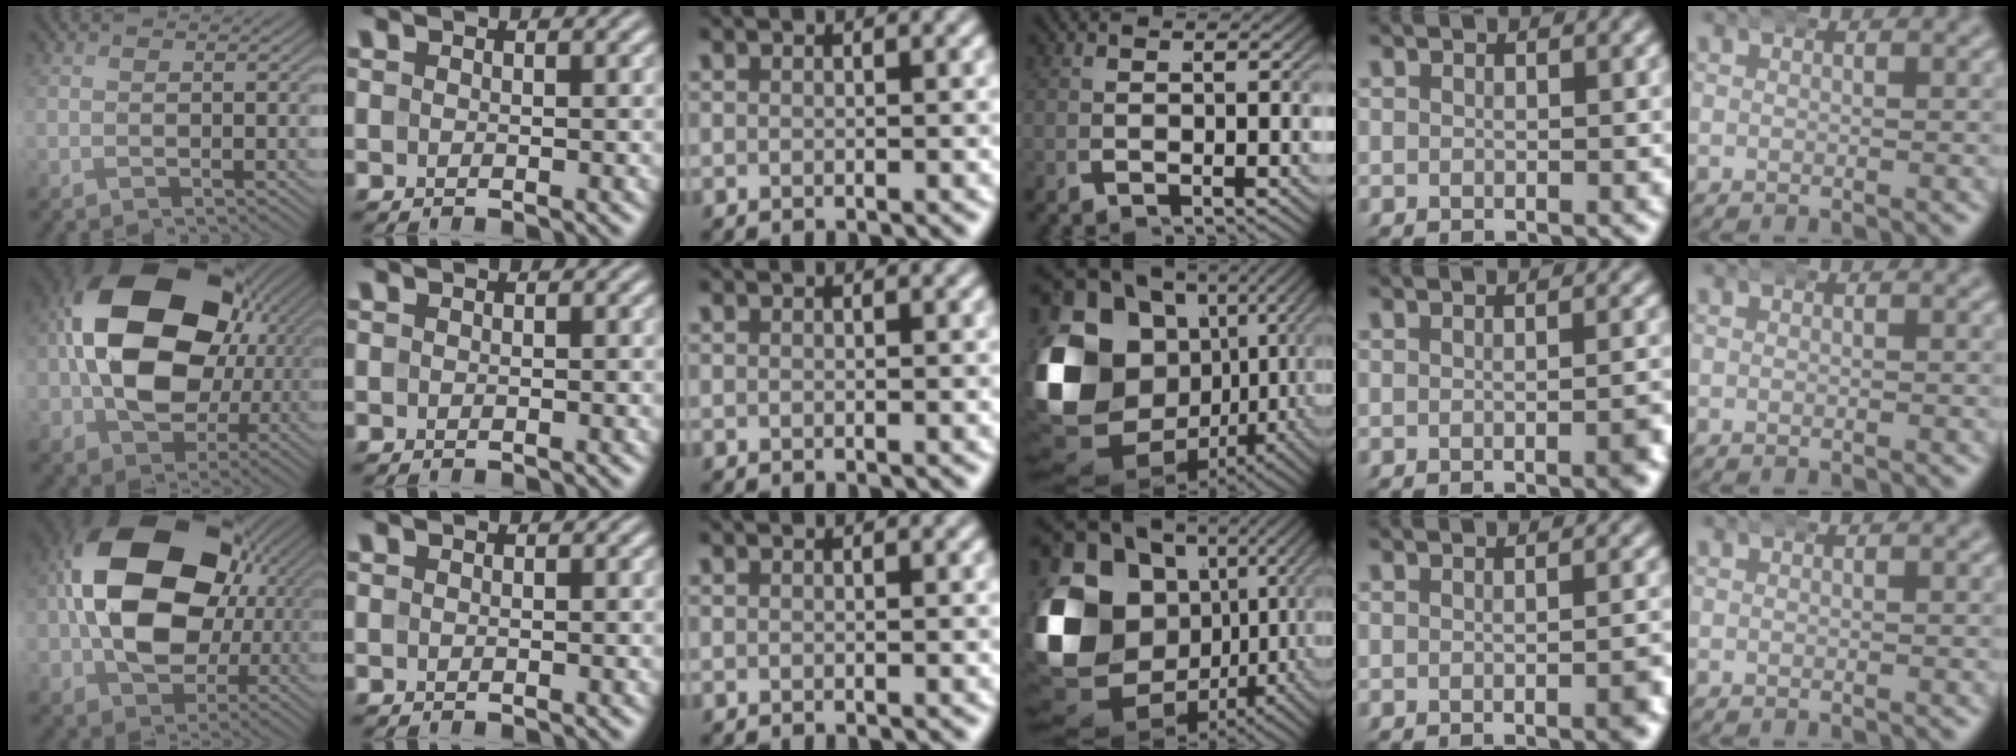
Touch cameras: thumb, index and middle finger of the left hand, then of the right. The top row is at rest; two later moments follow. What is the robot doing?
{"motion": "wrap", "object": "bandana"}